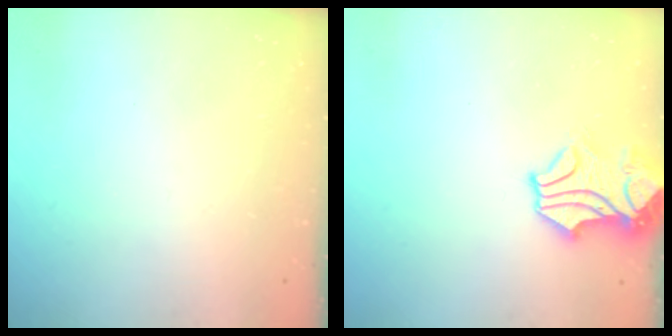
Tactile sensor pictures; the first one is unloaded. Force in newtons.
{"total": 2.2, "press": 1.8, "slide": 1.3}